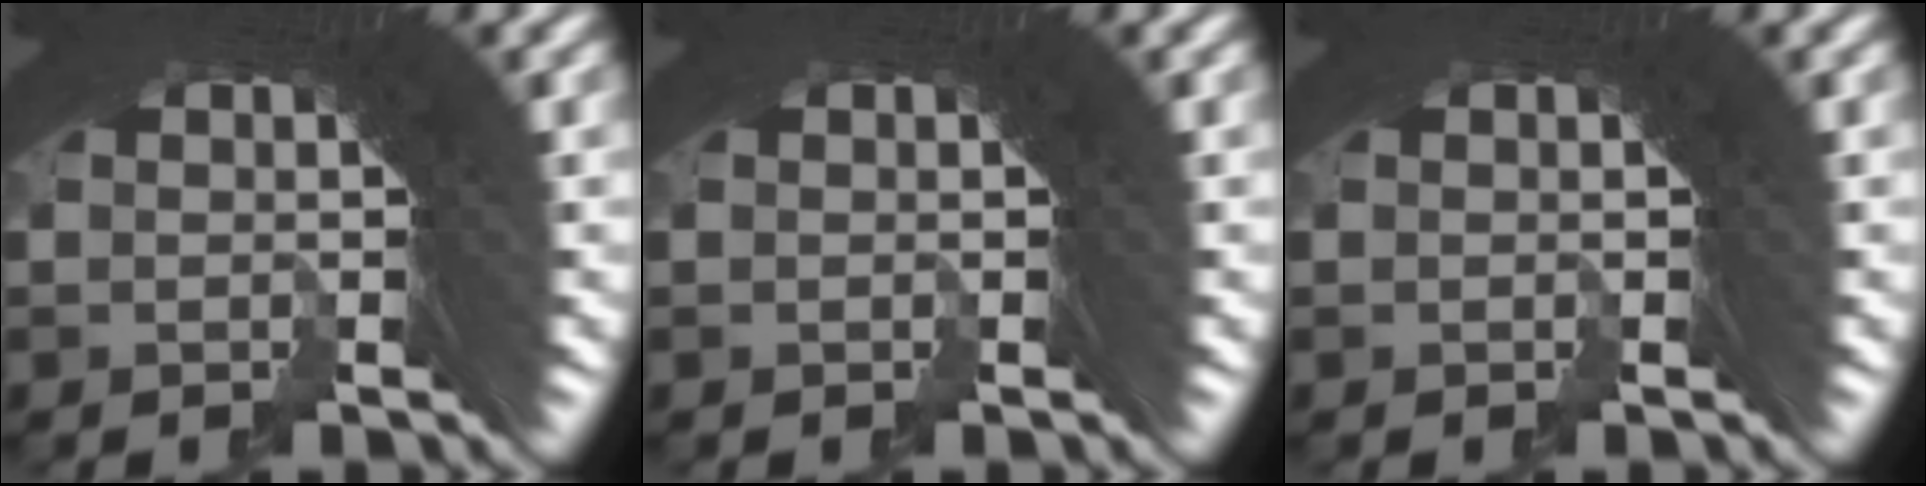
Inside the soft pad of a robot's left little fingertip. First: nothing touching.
{"total": 0.0}
{"total": 0.0}